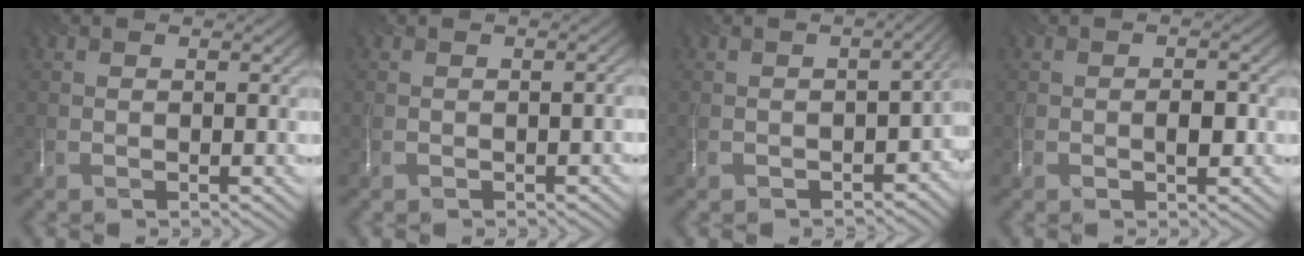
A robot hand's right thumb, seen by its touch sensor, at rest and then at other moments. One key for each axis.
{"total": 1.5, "fx": -0.6, "fy": 0.6, "fz": 1.2, "tx": -0.014, "ty": 0.004, "tz": -0.011}
{"total": 6.5, "fx": -3.4, "fy": 3.8, "fz": 4.1, "tx": -0.053, "ty": -0.035, "tz": -0.047}
{"total": 2.2, "fx": -1.0, "fy": 1.4, "fz": 1.4, "tx": -0.028, "ty": -0.006, "tz": -0.018}